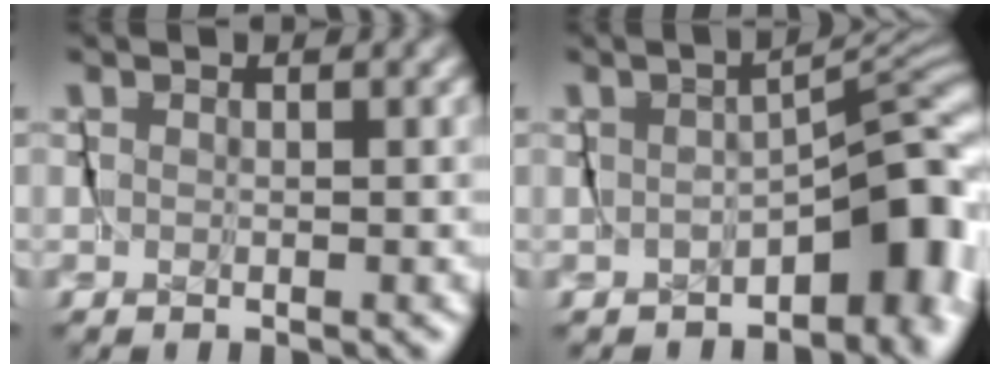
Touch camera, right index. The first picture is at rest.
{"total": 5.9, "force": [-3.3, 2.5, 4.2], "torque": [-0.042, 0.005, -0.054]}